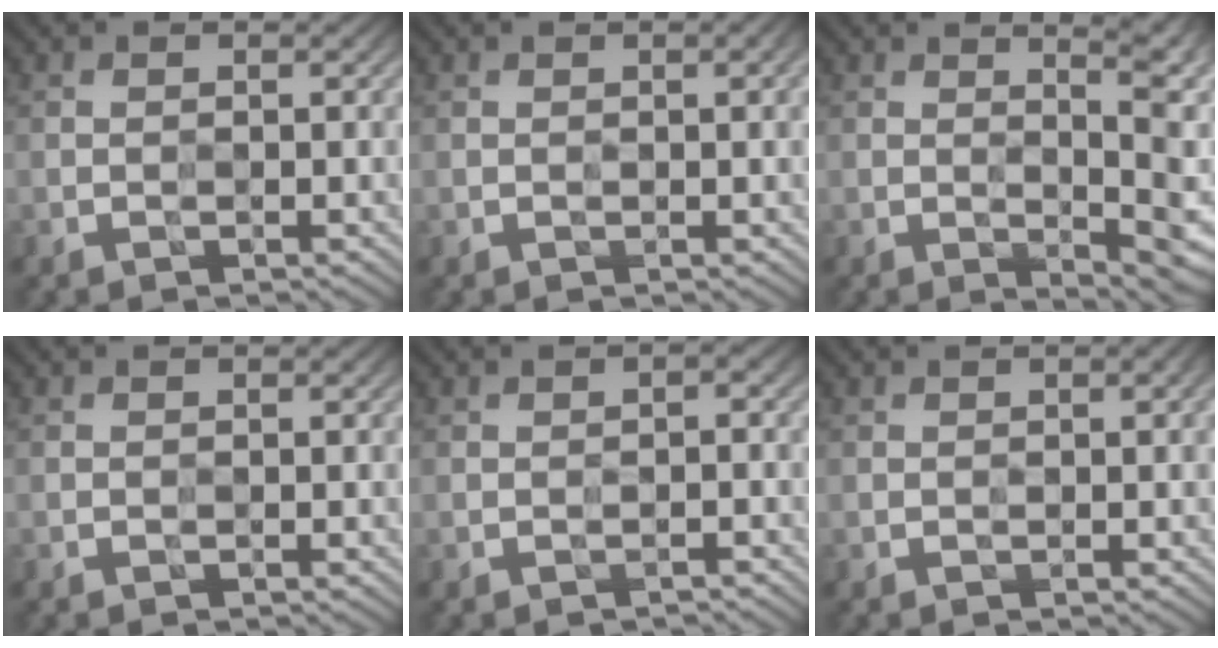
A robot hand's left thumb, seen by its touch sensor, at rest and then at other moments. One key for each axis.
{"total": 1.8, "fx": 0.3, "fy": 0.3, "fz": 1.8, "tx": -0.026, "ty": 0.002, "tz": 0.004}
{"total": 9.7, "fx": 2.2, "fy": 2.6, "fz": 9.0, "tx": -0.101, "ty": 0.015, "tz": 0.042}
{"total": 0.0}
{"total": 1.0, "fx": -0.6, "fy": 0.2, "fz": 0.8, "tx": -0.014, "ty": 0.004, "tz": -0.014}
{"total": 1.5, "fx": 0.3, "fy": 0.2, "fz": 1.5, "tx": -0.022, "ty": 0.002, "tz": 0.003}